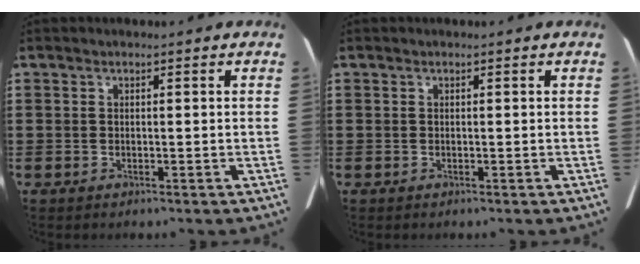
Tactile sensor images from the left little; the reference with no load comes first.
{"total": 0.0}